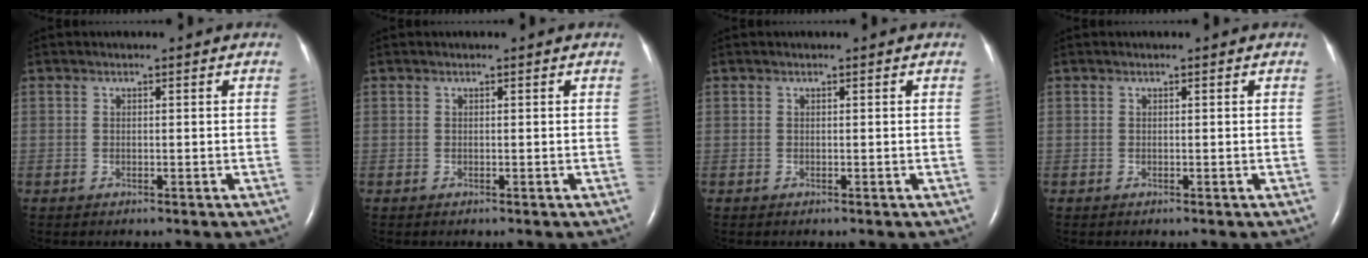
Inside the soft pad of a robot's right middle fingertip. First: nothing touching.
{"total": 0.0}
{"total": 0.0}
{"total": 0.0}